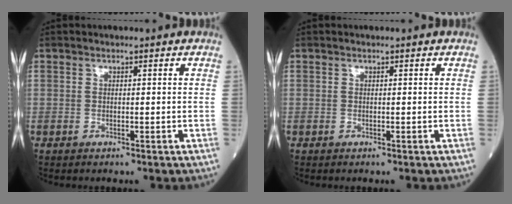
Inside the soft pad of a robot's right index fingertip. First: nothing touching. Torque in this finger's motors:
{"motor_torque": [0.01, -0.01, 0.00, 0.00]}